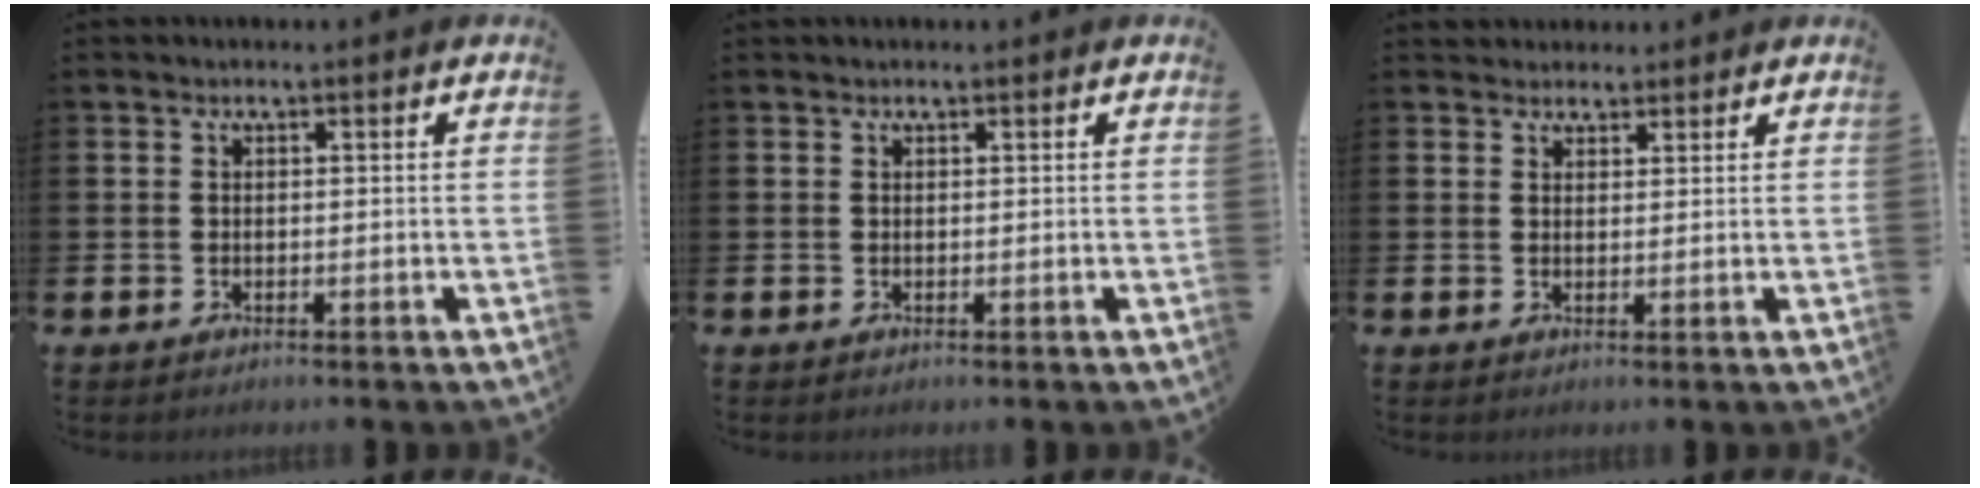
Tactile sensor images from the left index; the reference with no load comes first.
{"total": 0.0}
{"total": 2.3, "force": [2.1, 0.9, -0.4], "torque": [0.010, -0.007, 0.038]}